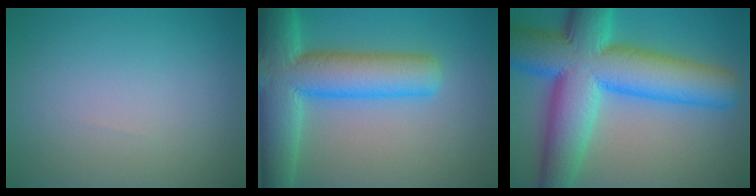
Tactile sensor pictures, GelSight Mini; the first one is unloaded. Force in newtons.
{"total": 10.7, "press": 10.7, "slide": 0.5}
{"total": 14.6, "press": 14.6, "slide": 0.4}